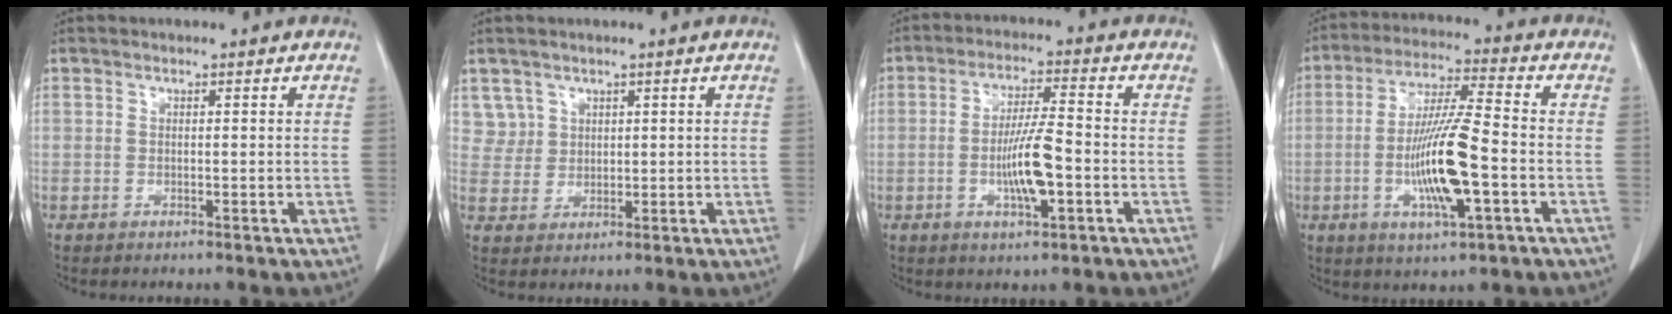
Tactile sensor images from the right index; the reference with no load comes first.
{"total": 3.8, "force": [2.2, 3.1, -0.4], "torque": [0.023, 0.003, 0.042]}
{"total": 8.0, "force": [-2.0, 1.1, 7.6], "torque": [-0.142, 0.001, -0.036]}
{"total": 12.9, "force": [-3.1, 1.3, 12.4], "torque": [-0.239, -0.007, -0.057]}